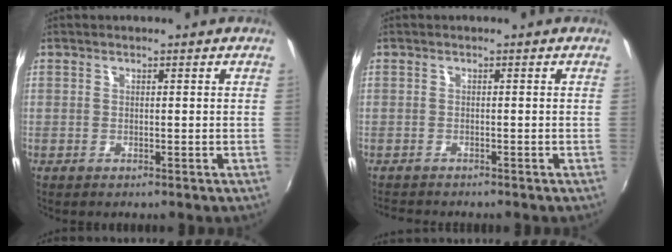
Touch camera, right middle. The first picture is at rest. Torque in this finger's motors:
{"motor_torque": [0.10, -0.10, -0.01, -0.01]}